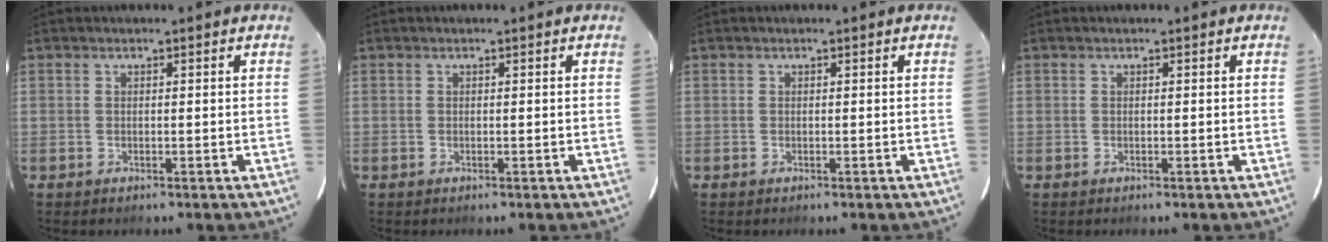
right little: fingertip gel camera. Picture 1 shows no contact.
{"total": 0.0}
{"total": 0.0}
{"total": 0.0}